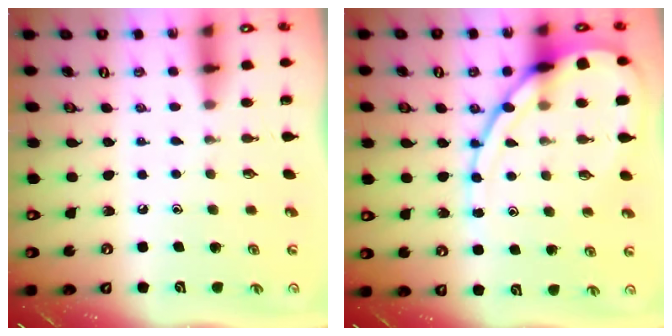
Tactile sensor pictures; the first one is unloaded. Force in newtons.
{"total": 15.0, "press": 14.9, "slide": 1.2}